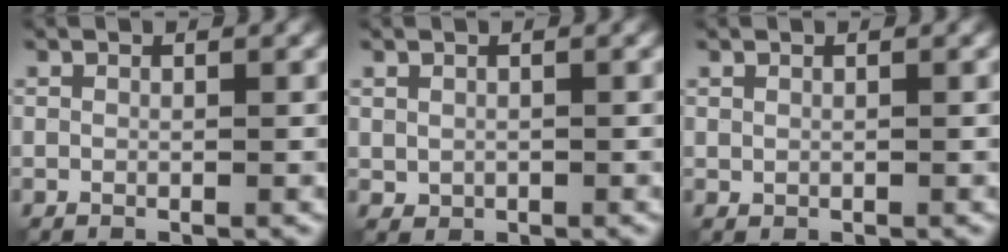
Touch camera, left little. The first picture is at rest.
{"total": 0.7, "force": [0.2, 0.7, 0.2], "torque": [-0.003, -0.004, 0.007]}
{"total": 0.0}